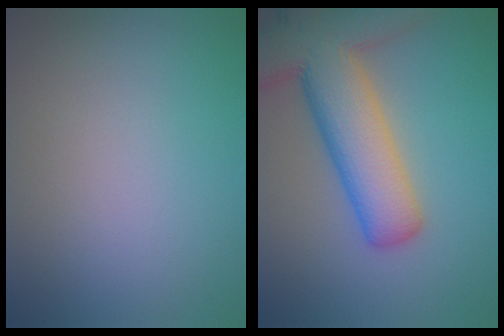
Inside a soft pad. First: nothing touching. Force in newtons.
{"total": 10.5, "press": 10.5, "slide": 0.7}